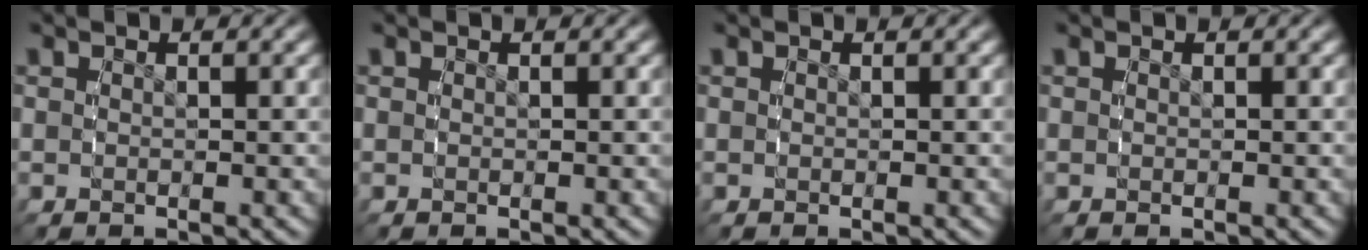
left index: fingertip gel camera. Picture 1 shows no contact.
{"total": 0.0}
{"total": 0.0}
{"total": 0.0}